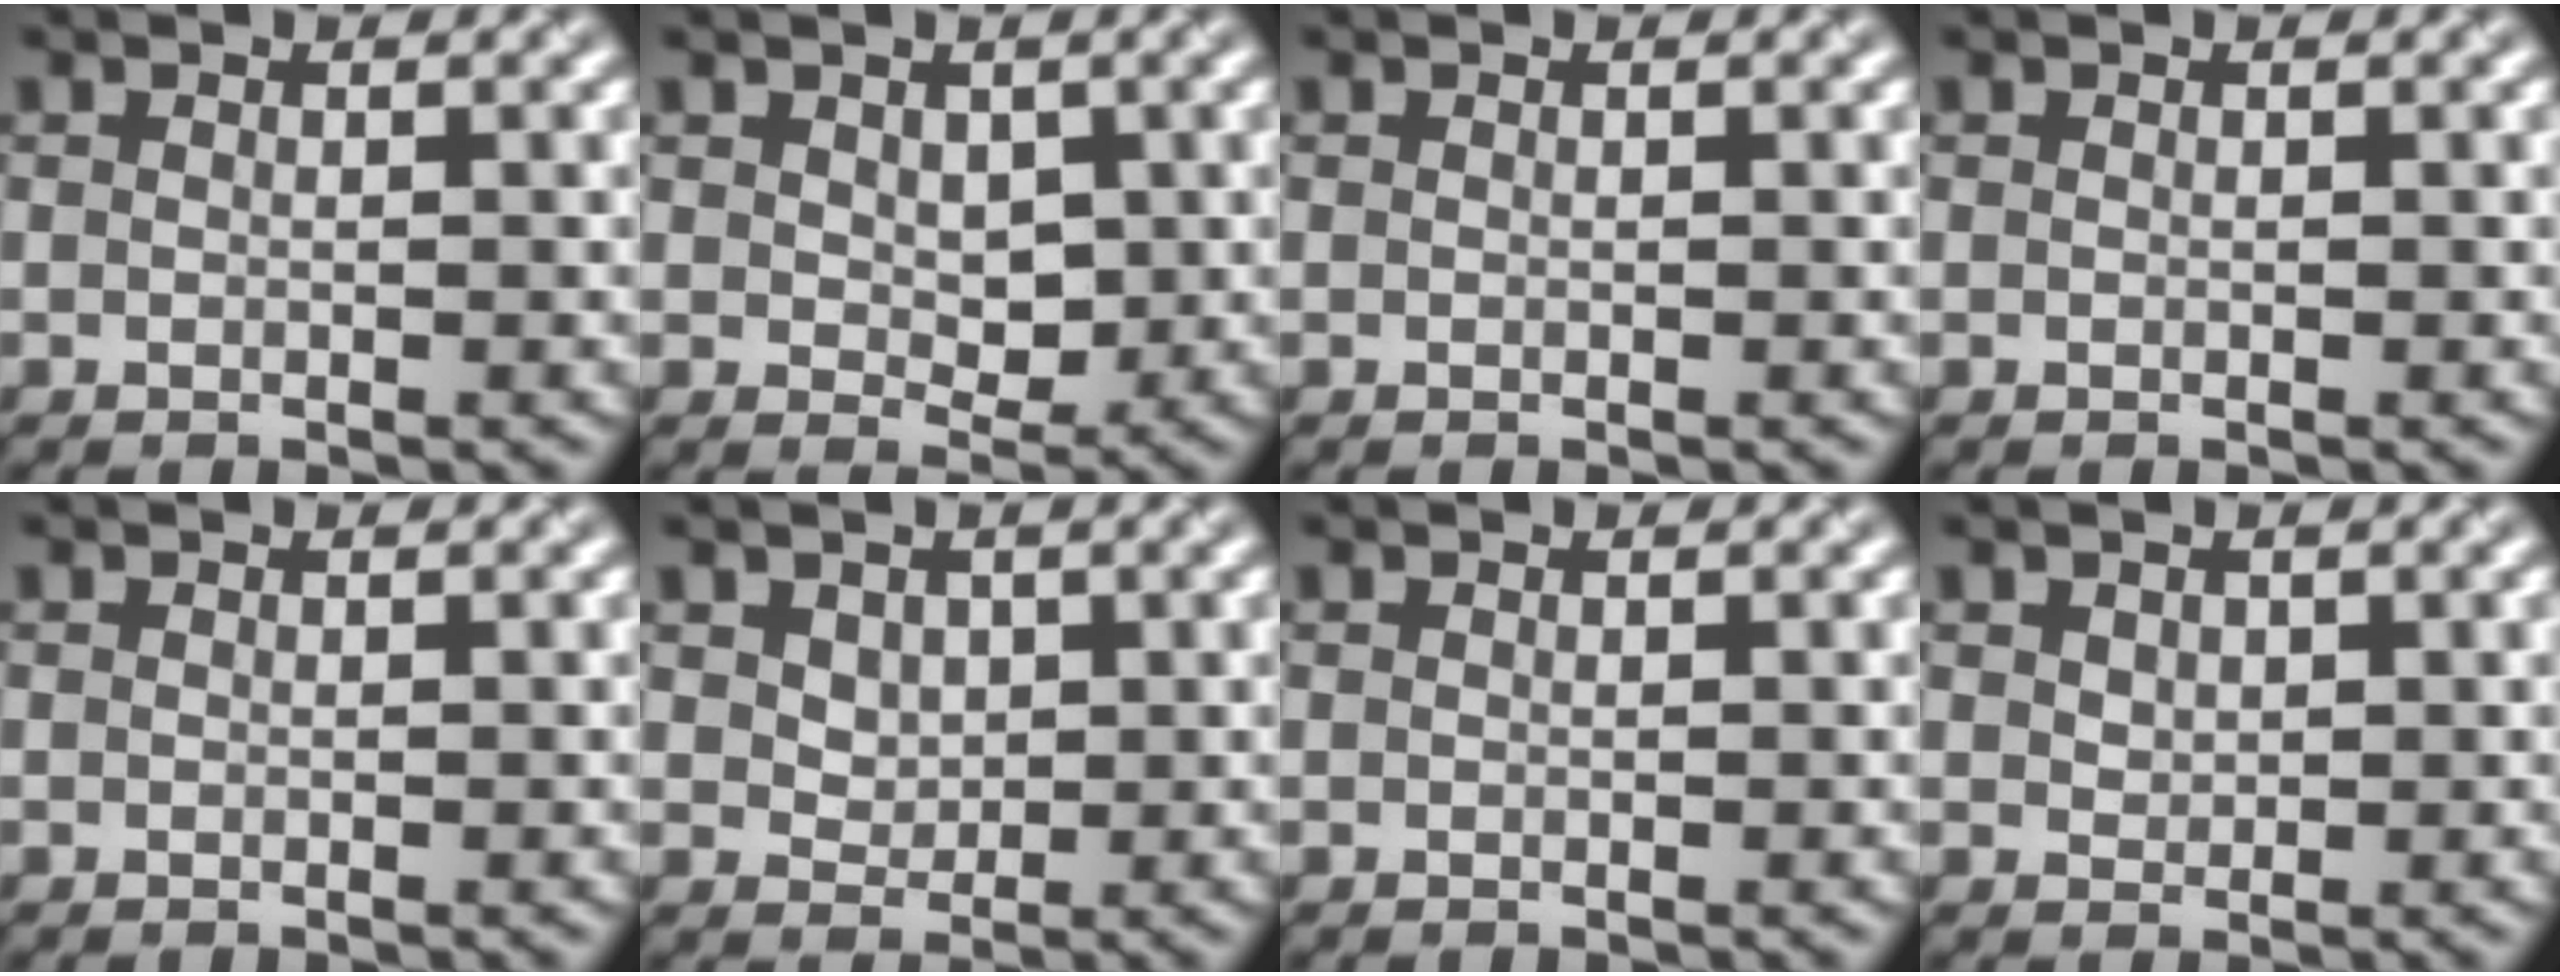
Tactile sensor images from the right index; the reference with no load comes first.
{"total": 2.3, "force": [0.6, 1.7, 1.6], "torque": [-0.031, -0.003, 0.008]}
{"total": 0.0}
{"total": 0.0}
{"total": 0.0}
{"total": 2.4, "force": [1.2, 1.8, 1.1], "torque": [-0.039, -0.004, 0.038]}
{"total": 0.0}
{"total": 1.0, "force": [0.5, 0.8, 0.4], "torque": [-0.012, 0.003, 0.011]}